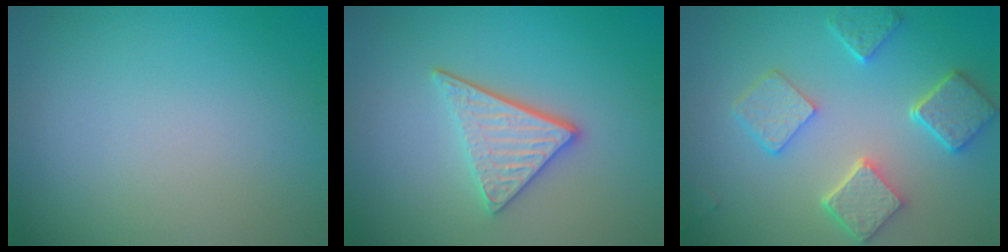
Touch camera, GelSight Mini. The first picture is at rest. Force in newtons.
{"total": 3.5, "press": 3.0, "slide": 1.9}
{"total": 5.5, "press": 4.3, "slide": 3.3}